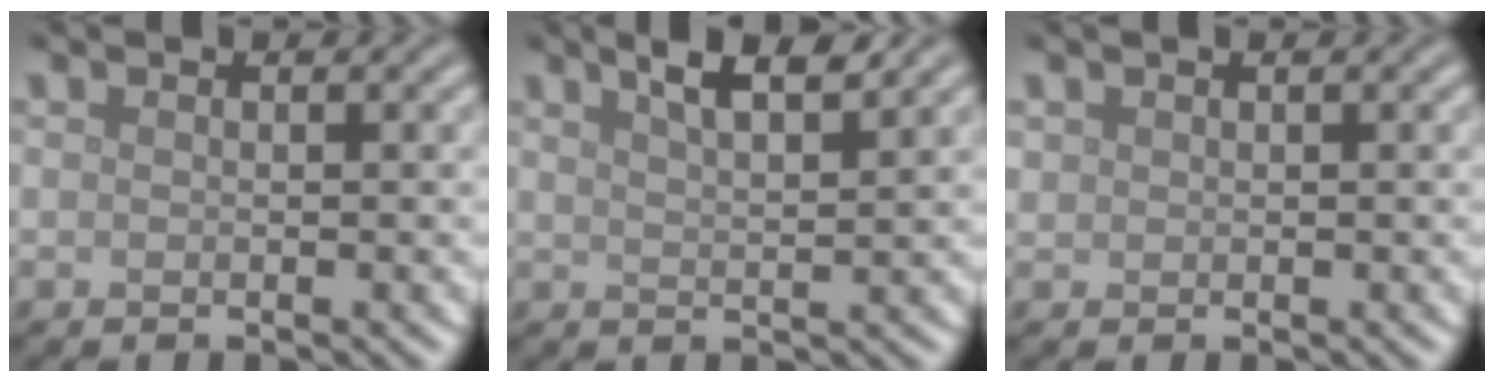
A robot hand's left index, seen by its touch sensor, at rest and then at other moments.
{"total": 4.4, "force": [3.2, 1.1, 2.9], "torque": [-0.035, 0.021, 0.037]}
{"total": 0.6, "force": [0.4, 0.5, 0.0], "torque": [0.004, -0.001, 0.011]}